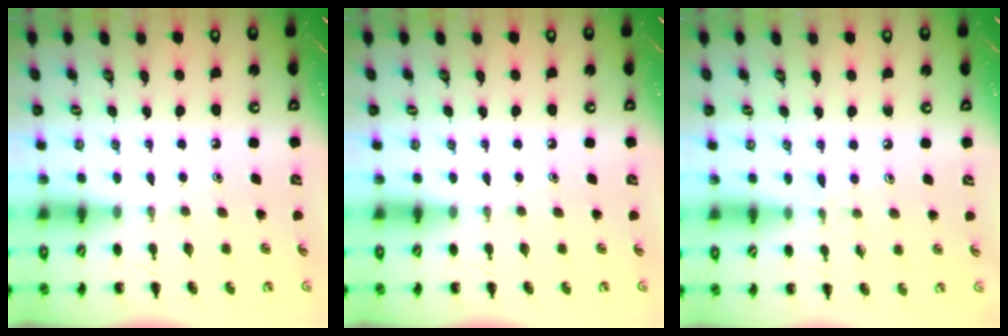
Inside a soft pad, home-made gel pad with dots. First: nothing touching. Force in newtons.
{"total": 0.0}
{"total": 5.8, "press": 5.4, "slide": 2.1}